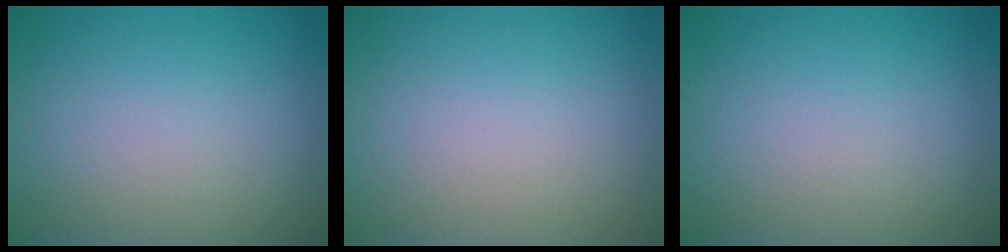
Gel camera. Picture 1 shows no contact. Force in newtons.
{"total": 0.0}
{"total": 0.0}